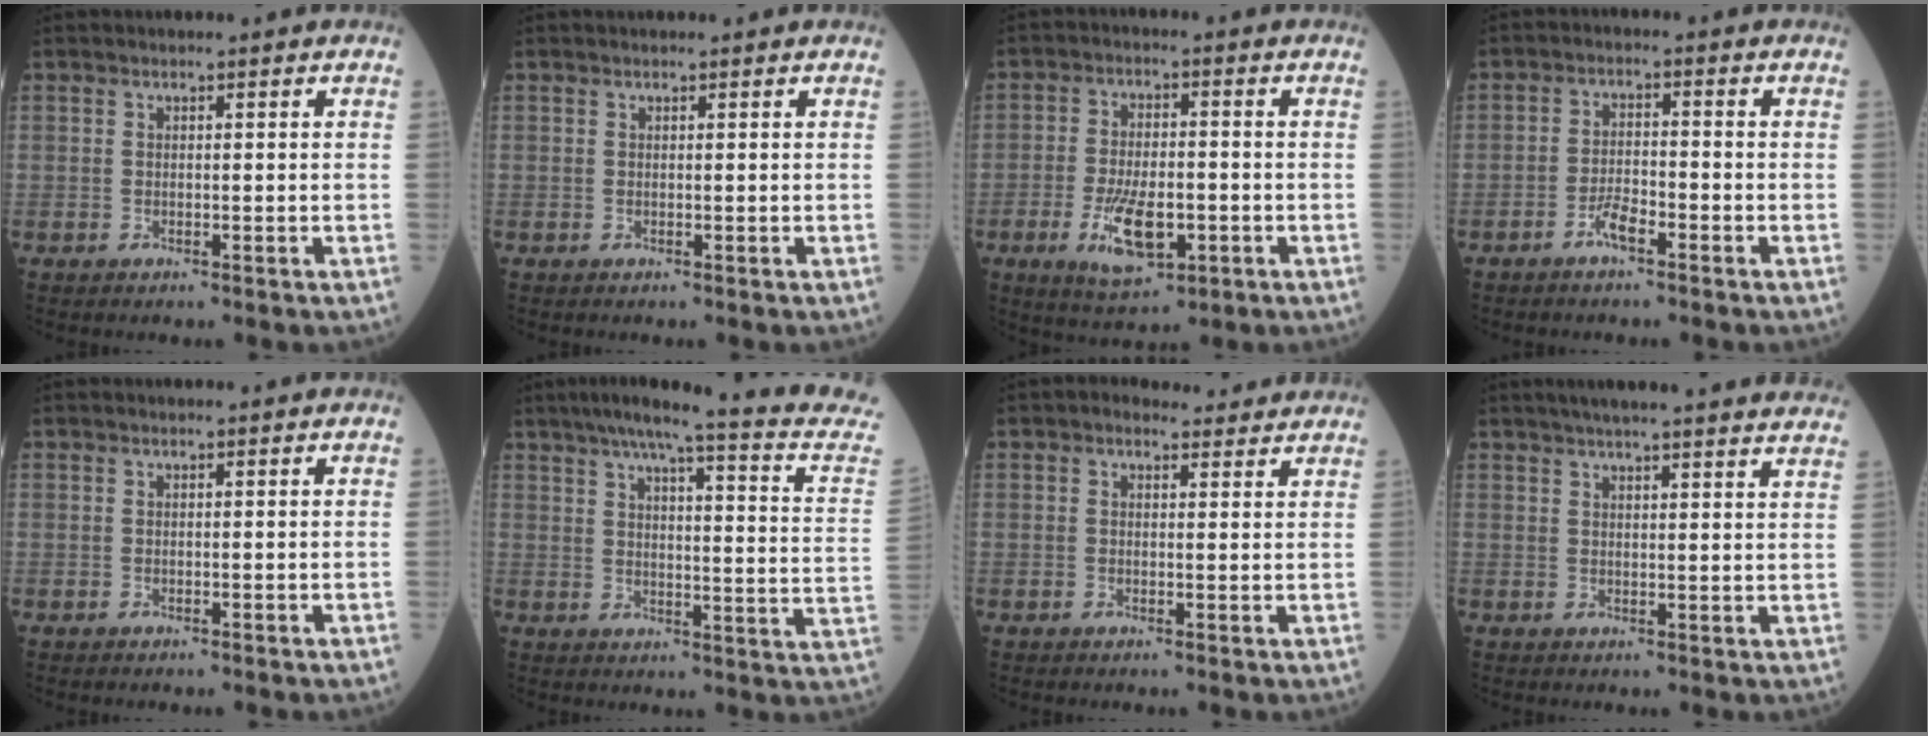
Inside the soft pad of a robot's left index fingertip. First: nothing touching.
{"total": 0.9, "force": [0.9, 0.1, 0.2], "torque": [-0.007, 0.015, 0.014]}
{"total": 8.8, "force": [-3.1, 3.6, 7.5], "torque": [-0.148, -0.010, -0.048]}
{"total": 3.2, "force": [-2.2, 0.7, 2.3], "torque": [-0.046, 0.001, -0.043]}
{"total": 0.0}
{"total": 20.5, "force": [17.4, -0.4, 10.8], "torque": [-0.156, -0.045, 0.200]}
{"total": 3.7, "force": [3.3, 1.5, 0.8], "torque": [-0.008, 0.014, 0.036]}
{"total": 21.0, "force": [19.1, 0.8, 8.8], "torque": [-0.123, 0.005, 0.229]}